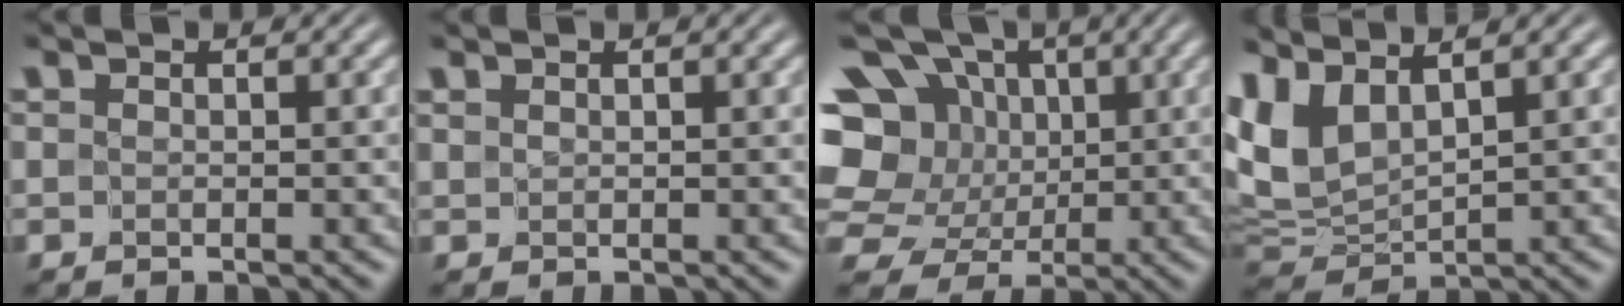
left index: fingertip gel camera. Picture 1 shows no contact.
{"total": 0.6, "force": [0.6, 0.3, 0.0], "torque": [0.001, 0.001, 0.013]}
{"total": 11.8, "force": [2.4, 10.1, 5.7], "torque": [-0.122, 0.040, 0.019]}
{"total": 5.6, "force": [2.9, 2.7, 3.9], "torque": [-0.100, 0.006, 0.060]}